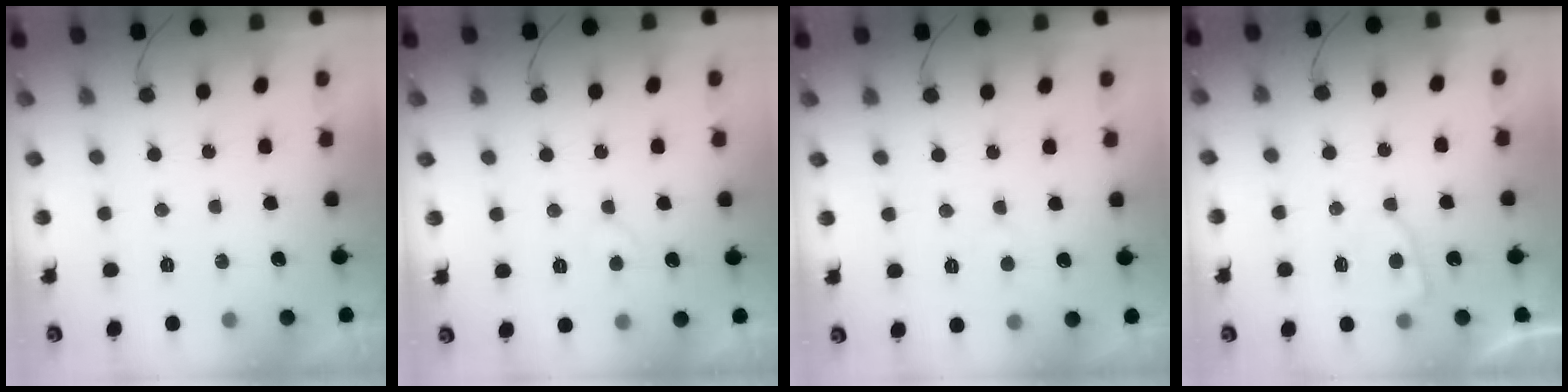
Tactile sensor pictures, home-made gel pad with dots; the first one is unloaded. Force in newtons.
{"total": 4.7, "press": 4.7, "slide": 0.4}
{"total": 3.9, "press": 3.9, "slide": 0.4}
{"total": 3.6, "press": 3.6, "slide": 0.4}